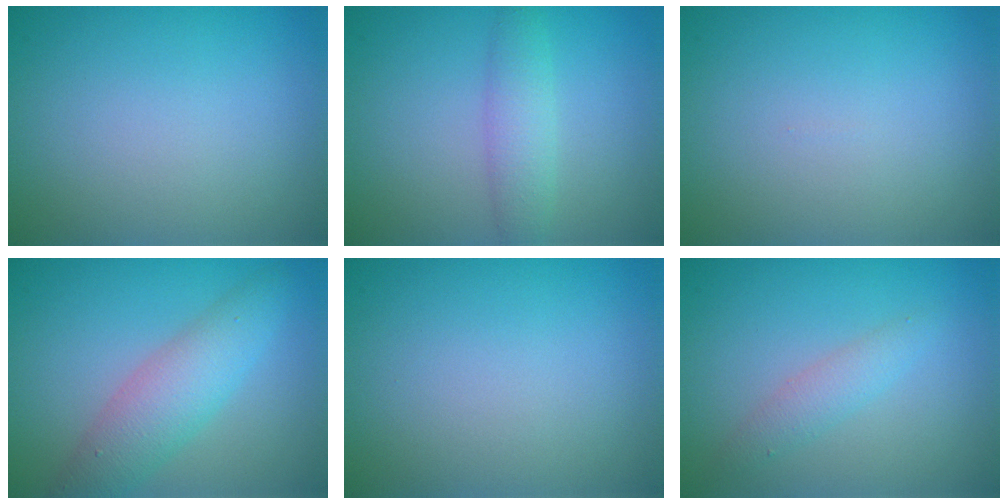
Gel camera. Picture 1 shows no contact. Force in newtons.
{"total": 2.4, "press": 2.4, "slide": 0.1}
{"total": 0.0}
{"total": 4.6, "press": 4.6, "slide": 0.0}
{"total": 0.0}
{"total": 1.8, "press": 1.8, "slide": 0.1}